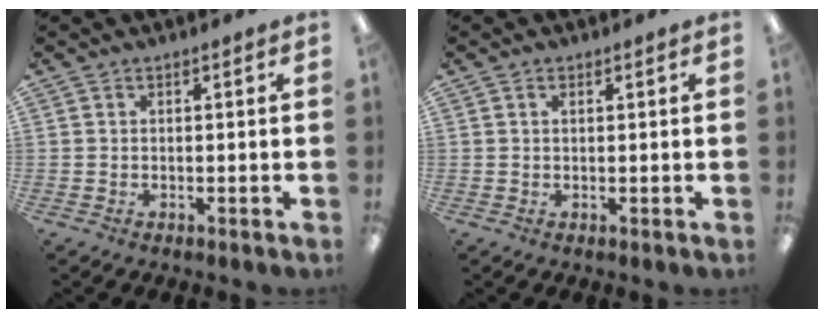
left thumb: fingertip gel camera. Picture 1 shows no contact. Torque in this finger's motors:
{"motor_torque": [0.02, -0.12, -0.27, -0.03, -0.02]}